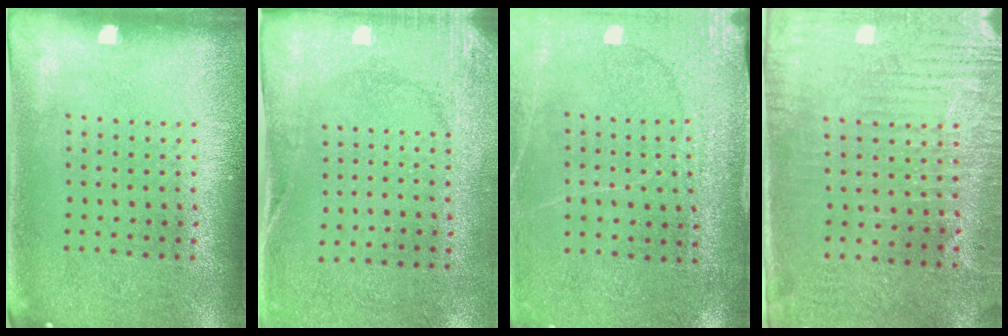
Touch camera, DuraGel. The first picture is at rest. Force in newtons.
{"total": 2.7, "press": 2.1, "slide": 1.7}
{"total": 2.7, "press": 2.7, "slide": 0.4}
{"total": 3.1, "press": 2.8, "slide": 1.4}